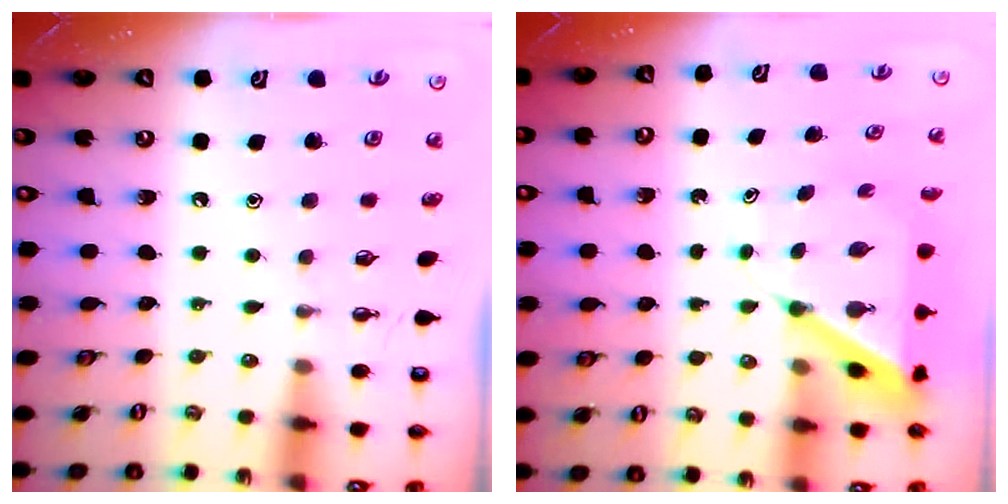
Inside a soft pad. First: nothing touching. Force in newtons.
{"total": 7.0, "press": 7.0, "slide": 0.6}